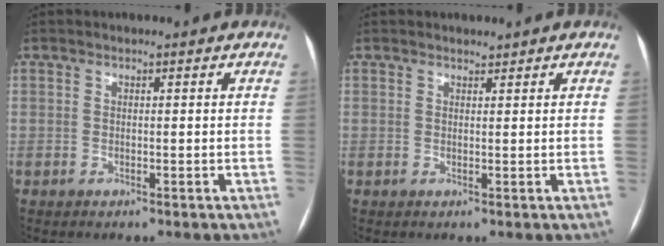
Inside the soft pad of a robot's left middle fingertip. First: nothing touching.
{"total": 0.7, "force": [0.7, 0.2, 0.1], "torque": [-0.010, -0.002, 0.012]}